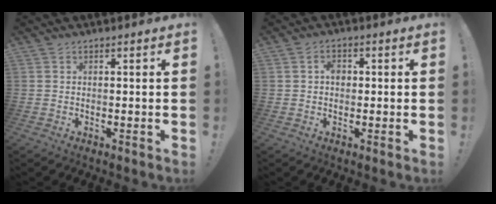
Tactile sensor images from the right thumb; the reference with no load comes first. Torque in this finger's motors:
{"motor_torque": [0.04, -0.03, 0.05, 0.09, 0.00]}